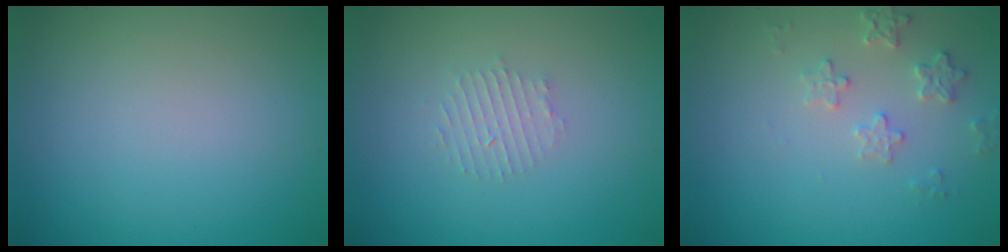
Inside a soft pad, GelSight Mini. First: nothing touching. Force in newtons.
{"total": 1.6, "press": 1.5, "slide": 0.3}
{"total": 2.2, "press": 2.1, "slide": 0.4}